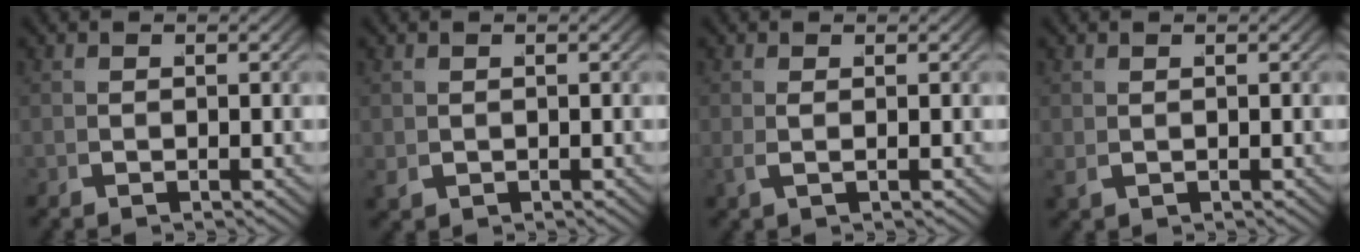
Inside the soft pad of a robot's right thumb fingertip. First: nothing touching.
{"total": 0.6, "force": [-0.1, 0.5, 0.3], "torque": [-0.010, -0.005, 0.001]}
{"total": 0.8, "force": [0.1, -0.8, 0.2], "torque": [-0.001, 0.005, 0.001]}
{"total": 0.0}